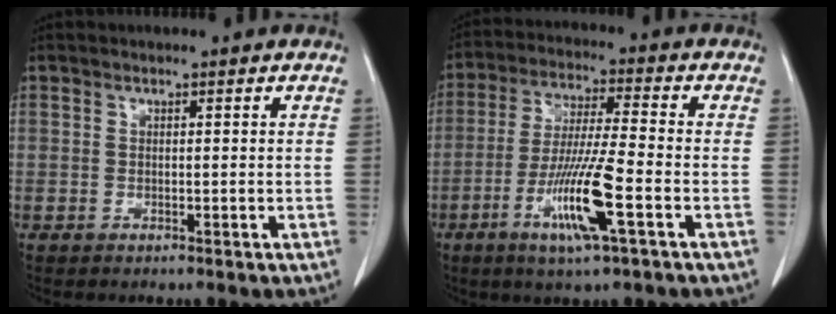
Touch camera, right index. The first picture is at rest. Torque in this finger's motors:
{"motor_torque": [1.29, -0.85, 0.35, 0.21]}